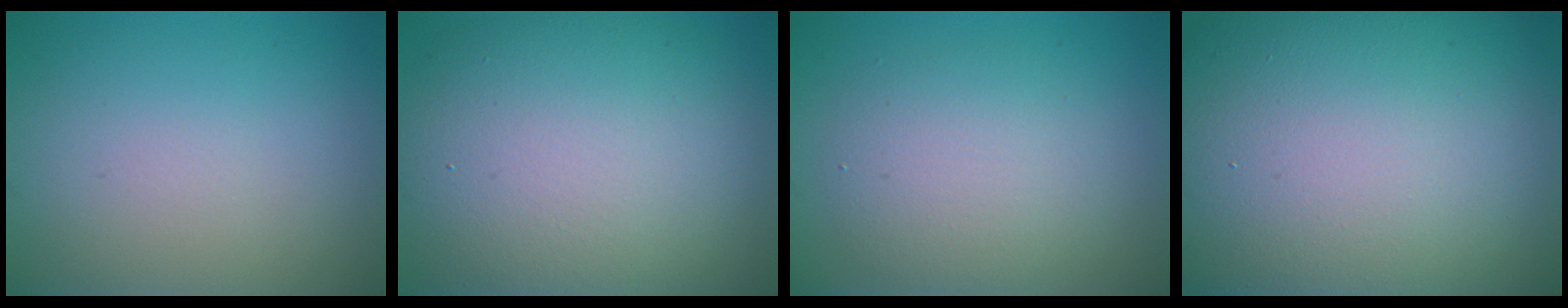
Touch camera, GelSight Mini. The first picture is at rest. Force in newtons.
{"total": 13.2, "press": 13.2, "slide": 0.2}
{"total": 4.2, "press": 4.2, "slide": 0.1}
{"total": 25.5, "press": 25.5, "slide": 1.0}